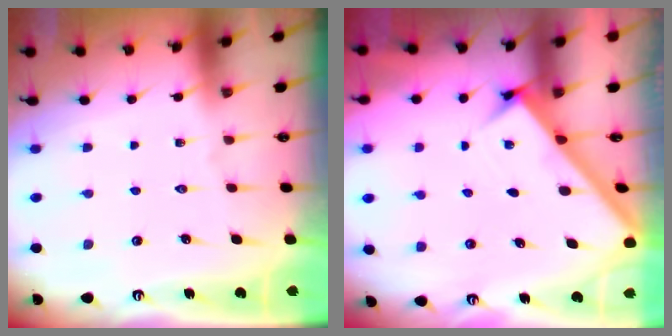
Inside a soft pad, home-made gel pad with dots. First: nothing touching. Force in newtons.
{"total": 2.6, "press": 2.6, "slide": 0.3}